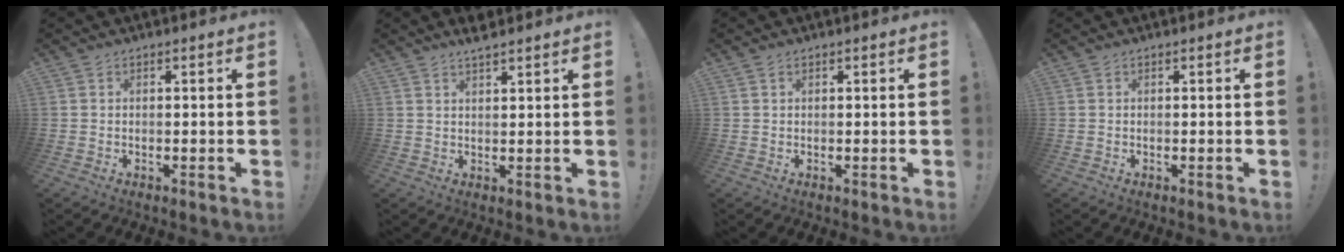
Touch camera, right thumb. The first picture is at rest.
{"total": 3.4, "force": [3.0, 0.3, 1.7], "torque": [-0.027, -0.017, 0.050]}
{"total": 0.5, "force": [0.4, 0.3, 0.1], "torque": [0.005, -0.003, 0.006]}
{"total": 0.0}